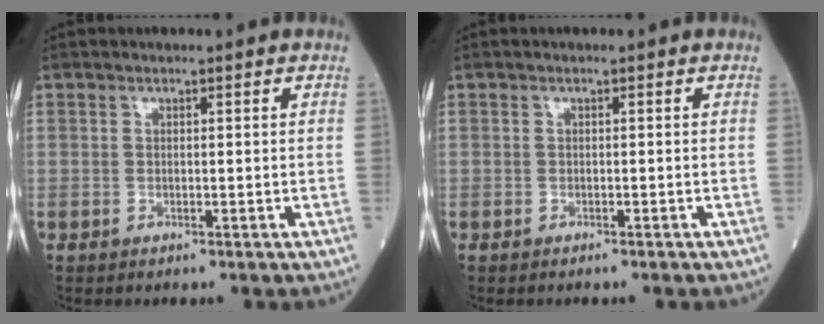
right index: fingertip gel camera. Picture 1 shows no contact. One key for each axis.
{"total": 0.9, "fx": -0.8, "fy": 0.0, "fz": 0.4, "tx": -0.007, "ty": -0.001, "tz": -0.010}